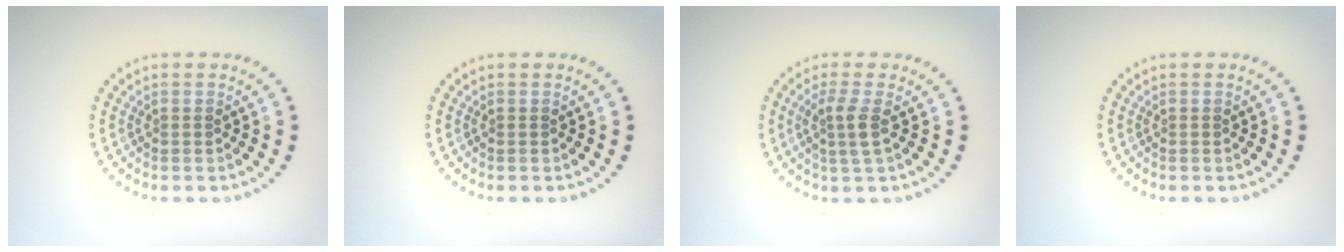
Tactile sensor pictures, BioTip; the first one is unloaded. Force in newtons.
{"total": 0.0}
{"total": 2.1, "press": 1.7, "slide": 1.2}
{"total": 0.0}